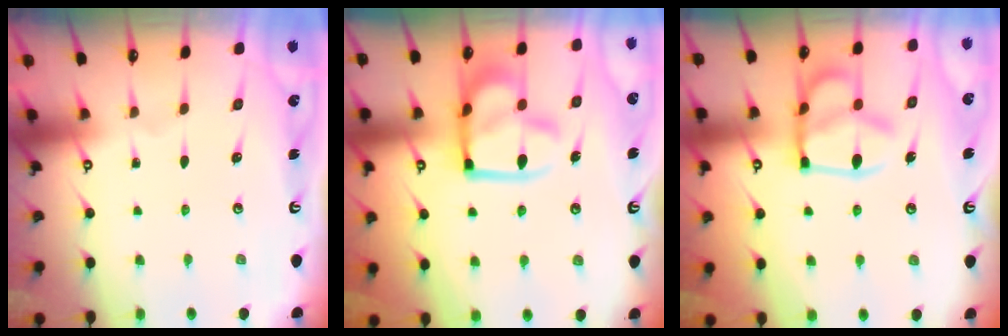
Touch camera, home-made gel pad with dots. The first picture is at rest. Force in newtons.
{"total": 15.2, "press": 15.1, "slide": 1.6}
{"total": 15.6, "press": 15.5, "slide": 1.7}